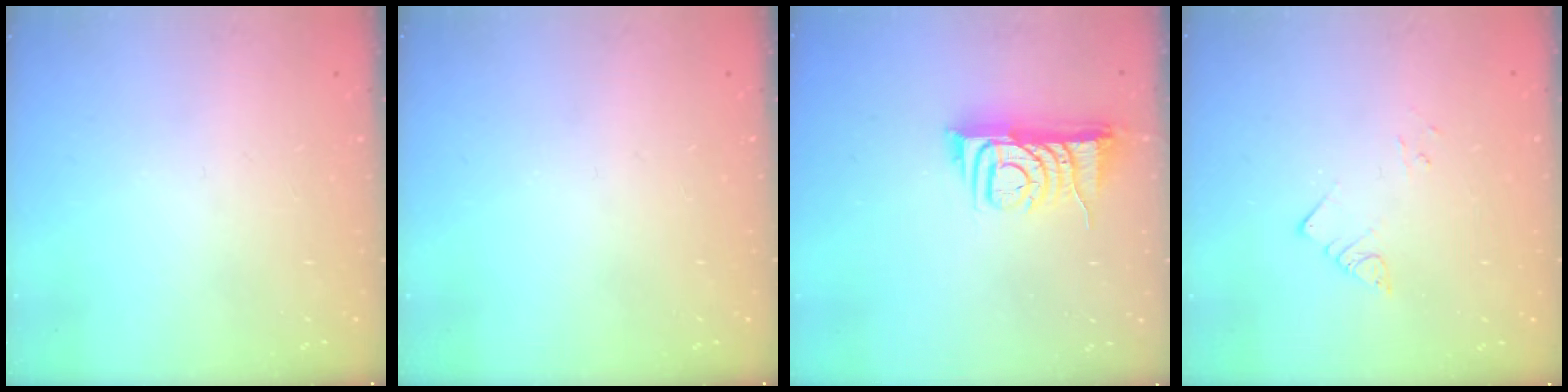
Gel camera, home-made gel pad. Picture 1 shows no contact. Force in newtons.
{"total": 0.0}
{"total": 8.0, "press": 8.0, "slide": 0.4}
{"total": 2.9, "press": 2.9, "slide": 0.4}